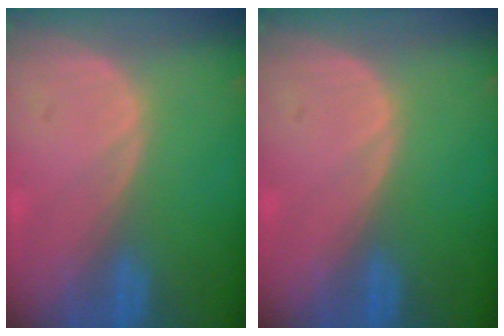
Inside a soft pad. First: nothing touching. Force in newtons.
{"total": 0.0}